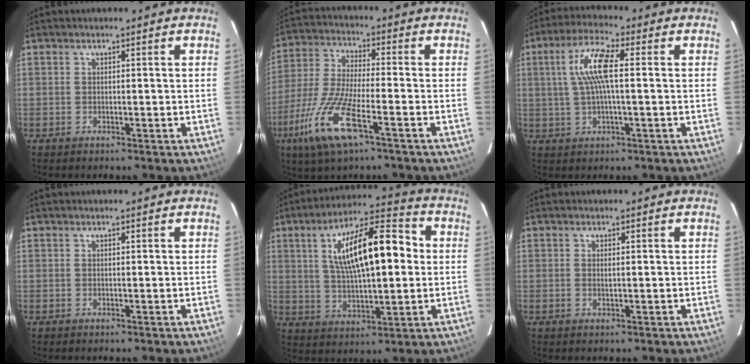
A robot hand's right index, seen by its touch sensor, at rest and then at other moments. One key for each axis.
{"total": 14.1, "fx": -7.3, "fy": 3.3, "fz": 11.6, "tx": -0.259, "ty": -0.021, "tz": -0.147}
{"total": 8.8, "fx": 1.2, "fy": 1.8, "fz": 8.5, "tx": -0.165, "ty": 0.012, "tz": 0.025}
{"total": 0.0}
{"total": 17.6, "fx": 3.2, "fy": 6.3, "fz": 16.1, "tx": -0.274, "ty": 0.030, "tz": 0.054}
{"total": 0.9, "fx": 0.1, "fy": 0.2, "fz": 0.9, "tx": -0.018, "ty": -0.001, "tz": 0.001}